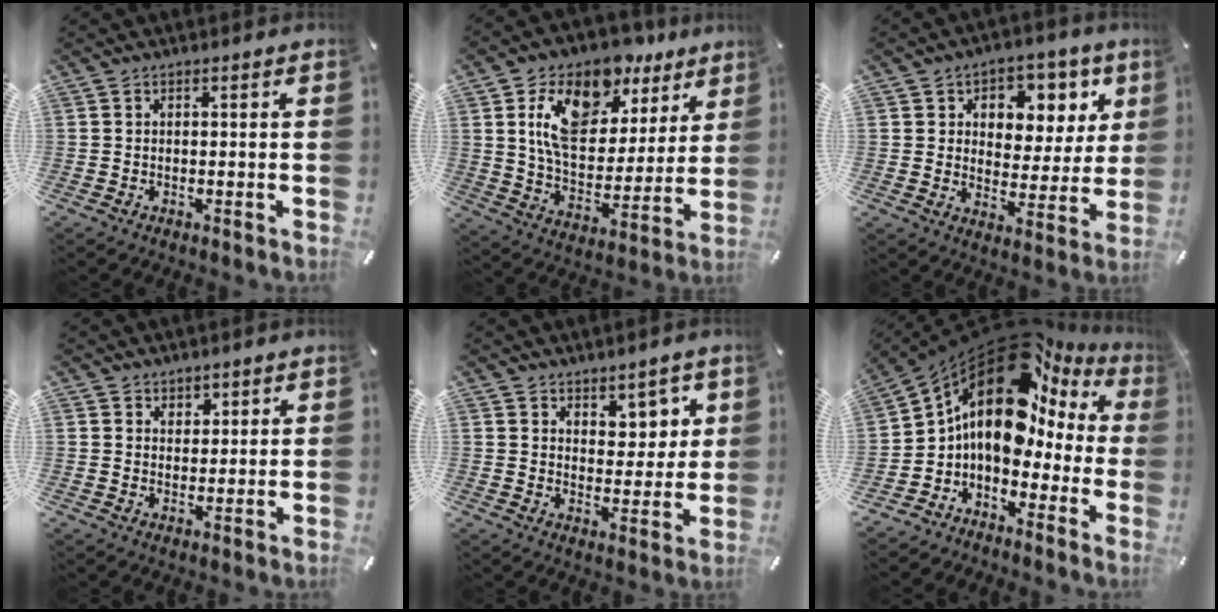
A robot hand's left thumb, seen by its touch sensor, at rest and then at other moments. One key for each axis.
{"total": 16.6, "fx": 8.9, "fy": 10.3, "fz": 9.5, "tx": -0.184, "ty": -0.033, "tz": 0.160}
{"total": 8.8, "fx": 3.8, "fy": 7.4, "fz": 3.0, "tx": -0.035, "ty": -0.029, "tz": 0.066}
{"total": 3.1, "fx": 2.0, "fy": 2.4, "fz": -0.2, "tx": 0.013, "ty": -0.007, "tz": 0.033}
{"total": 6.3, "fx": 4.5, "fy": 4.4, "fz": 0.7, "tx": 0.000, "ty": -0.035, "tz": 0.079}
{"total": 16.8, "fx": 7.3, "fy": 10.7, "fz": 10.8, "tx": -0.200, "ty": -0.050, "tz": 0.120}